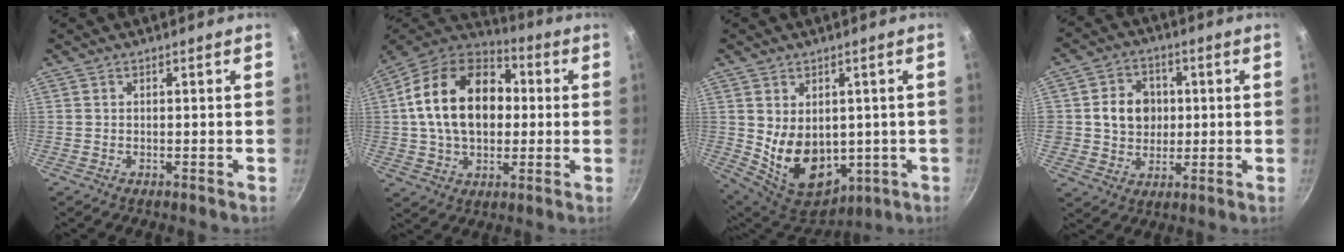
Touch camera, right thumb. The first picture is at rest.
{"total": 21.9, "force": [2.4, 15.0, 15.8], "torque": [-0.245, 0.031, 0.029]}
{"total": 14.1, "force": [0.2, 10.3, 9.7], "torque": [-0.136, -0.030, 0.036]}
{"total": 9.6, "force": [1.0, 8.5, 4.4], "torque": [-0.036, 0.002, 0.014]}